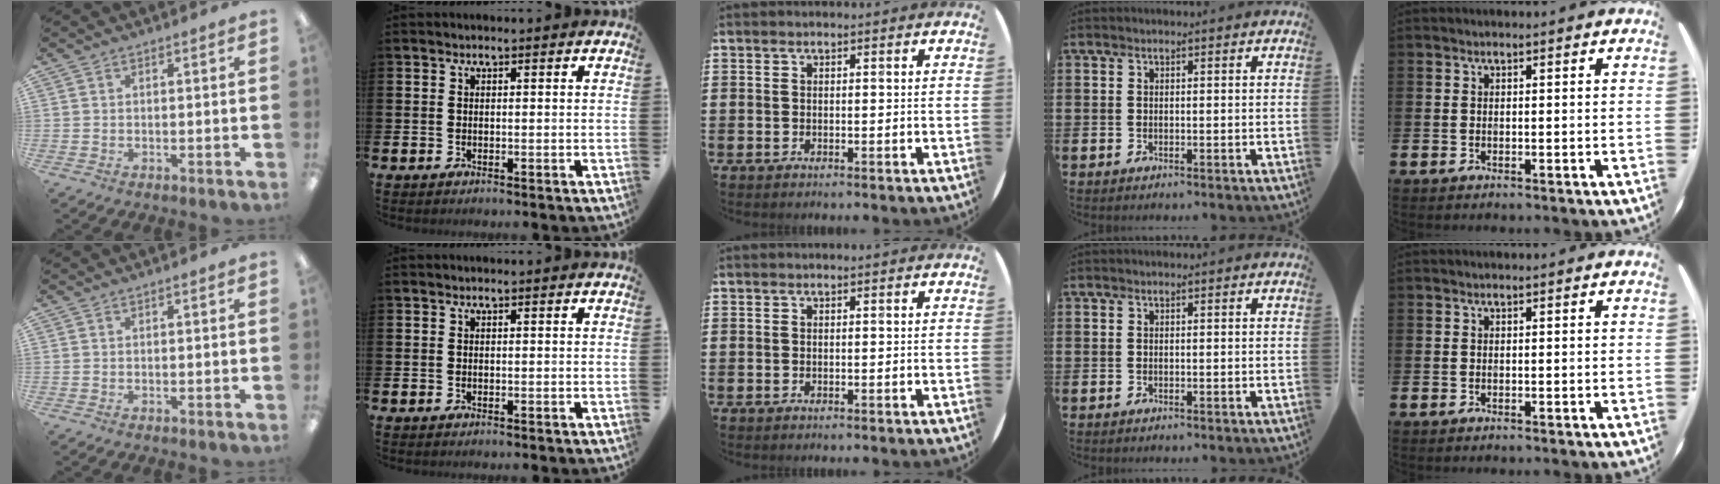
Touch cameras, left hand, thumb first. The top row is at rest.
{}